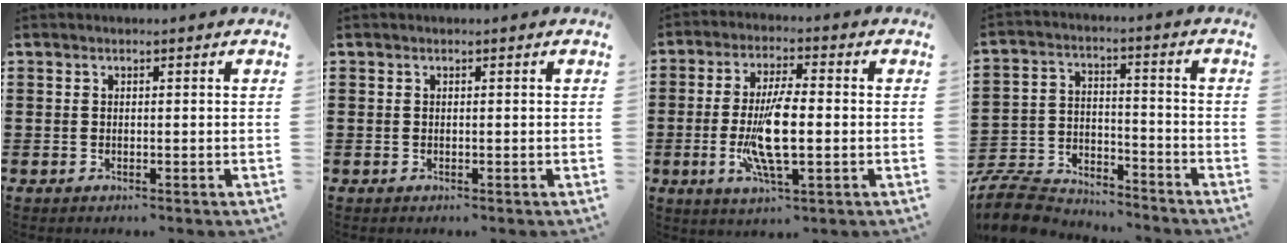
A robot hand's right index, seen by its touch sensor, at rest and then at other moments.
{"total": 0.0}
{"total": 9.5, "force": [-1.4, 2.5, 9.1], "torque": [-0.186, -0.011, -0.028]}
{"total": 8.8, "force": [-8.4, 2.0, 1.4], "torque": [-0.042, 0.016, -0.170]}